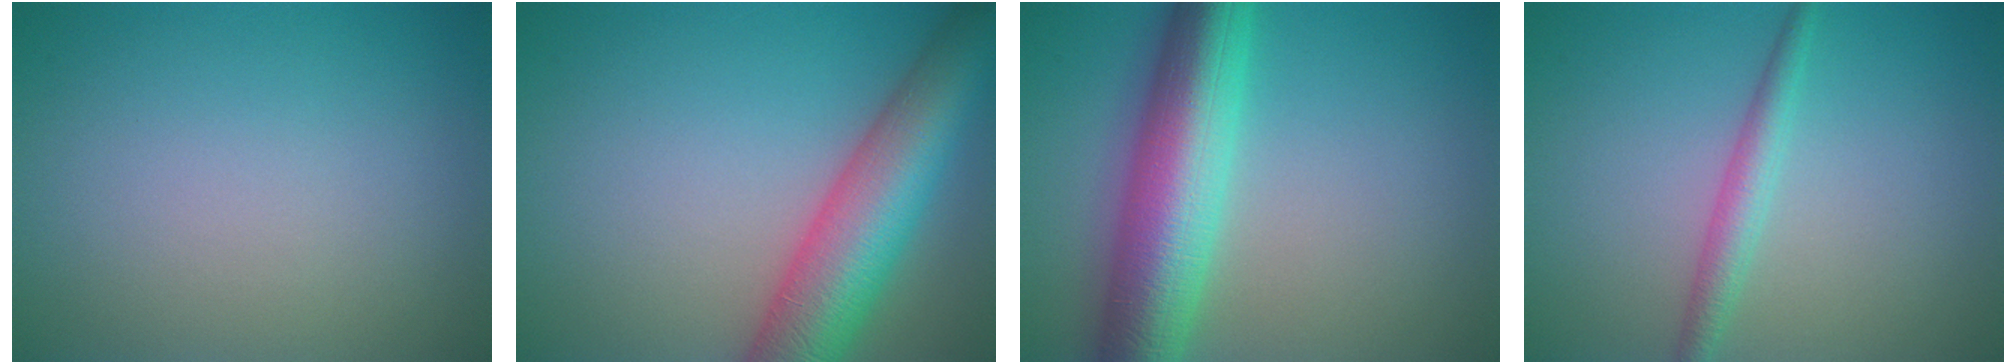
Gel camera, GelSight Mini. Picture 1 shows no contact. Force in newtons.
{"total": 9.4, "press": 9.4, "slide": 0.4}
{"total": 9.7, "press": 9.7, "slide": 0.1}
{"total": 2.2, "press": 2.2, "slide": 0.0}